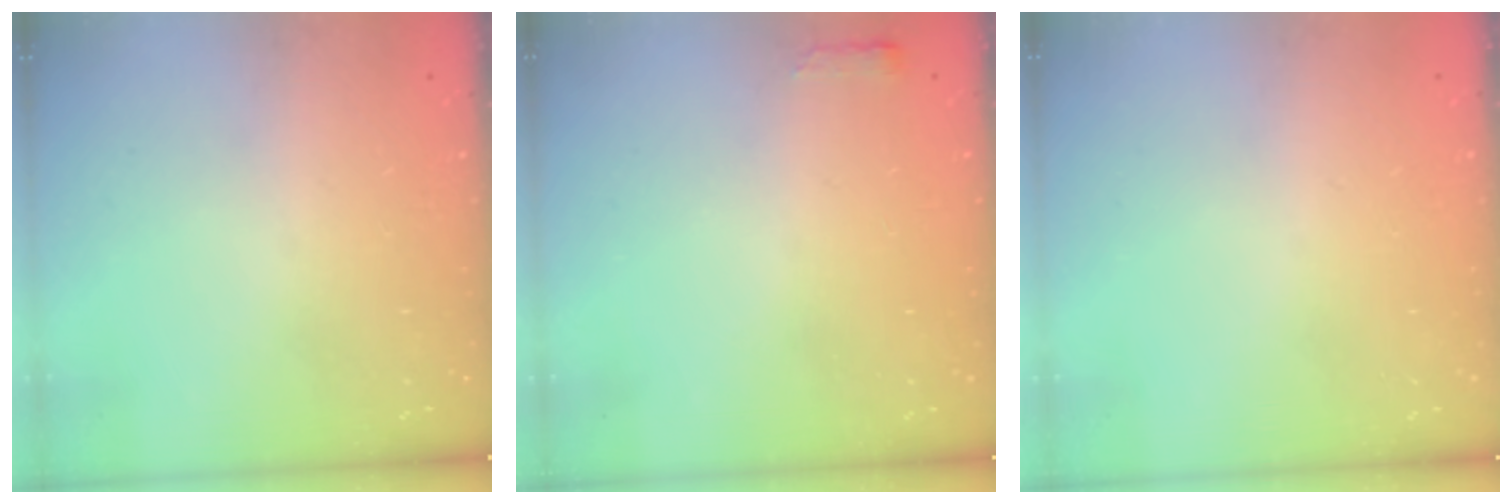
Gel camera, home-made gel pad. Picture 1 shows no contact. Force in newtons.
{"total": 2.4, "press": 2.4, "slide": 0.4}
{"total": 16.0, "press": 1.9, "slide": 15.9}